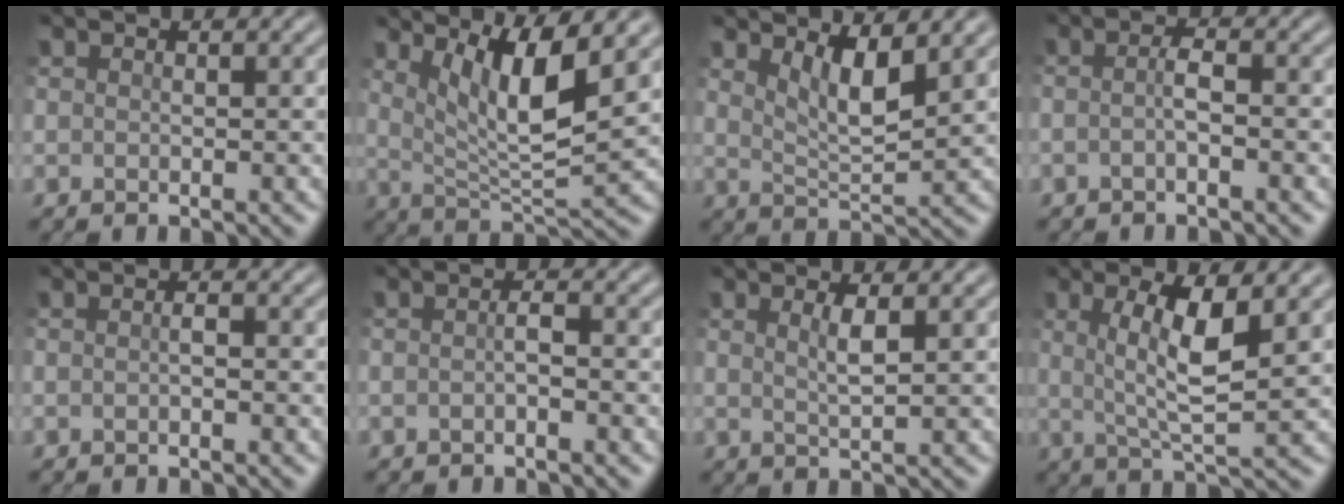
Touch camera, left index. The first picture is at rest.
{"total": 7.1, "force": [3.3, 1.6, 6.1], "torque": [-0.108, -0.011, 0.061]}
{"total": 3.9, "force": [2.1, 1.0, 3.0], "torque": [-0.058, -0.013, 0.038]}
{"total": 1.6, "force": [-0.7, 0.2, 1.4], "torque": [-0.029, 0.001, -0.019]}
{"total": 0.8, "force": [-0.5, 0.1, 0.6], "torque": [-0.015, 0.000, -0.012]}
{"total": 1.2, "force": [-0.7, 0.1, 0.9], "torque": [-0.020, 0.000, -0.016]}
{"total": 1.9, "force": [0.5, 0.4, 1.7], "torque": [-0.030, -0.003, 0.004]}
{"total": 5.6, "force": [1.0, 1.4, 5.3], "torque": [-0.102, -0.007, 0.020]}